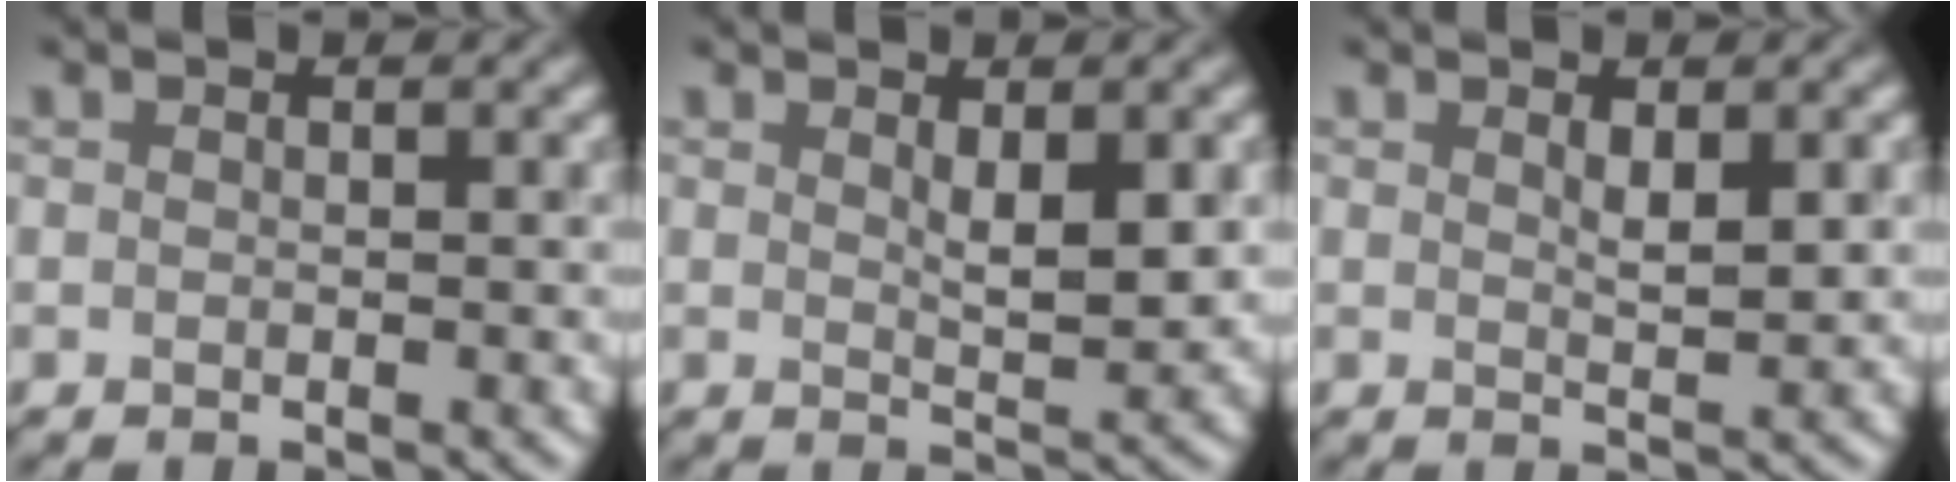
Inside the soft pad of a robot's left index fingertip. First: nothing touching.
{"total": 2.8, "force": [0.6, 0.8, 2.6], "torque": [-0.042, 0.002, 0.016]}
{"total": 1.8, "force": [0.6, 0.5, 1.6], "torque": [-0.028, 0.004, 0.016]}